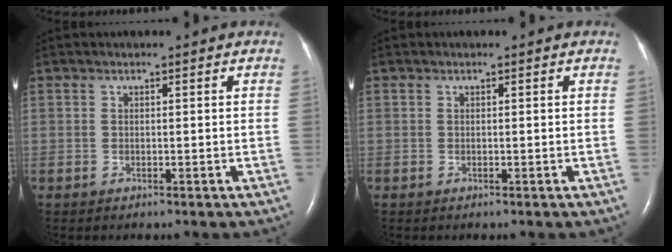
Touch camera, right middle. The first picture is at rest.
{"total": 0.0}